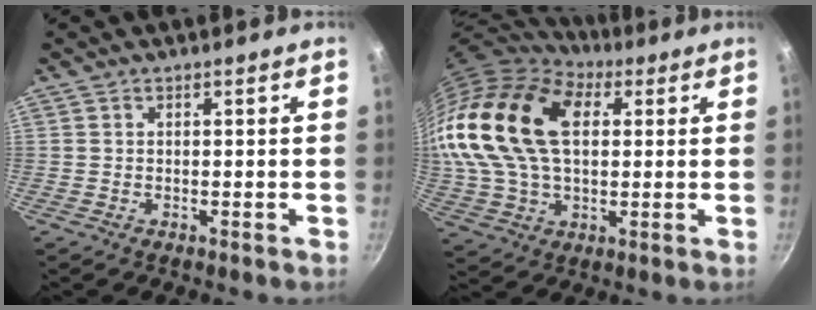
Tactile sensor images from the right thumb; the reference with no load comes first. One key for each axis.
{"total": 26.5, "fx": 6.0, "fy": 16.6, "fz": 19.8, "tx": -0.389, "ty": 0.014, "tz": 0.100}